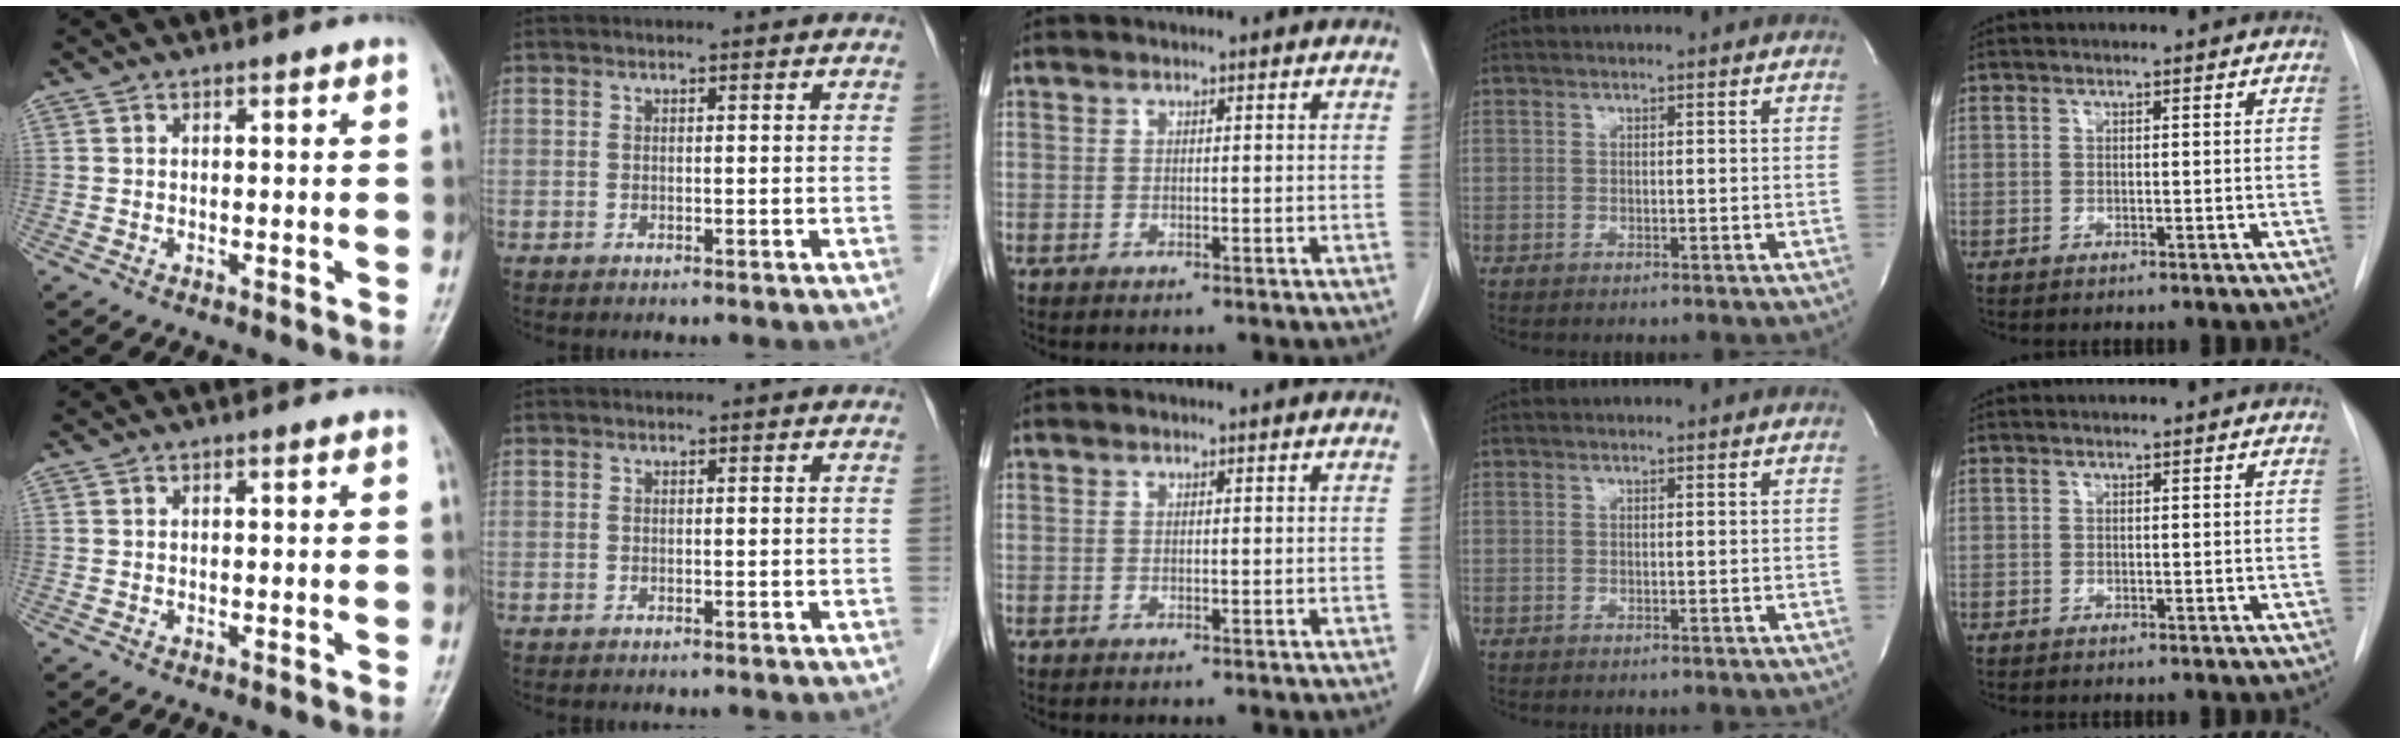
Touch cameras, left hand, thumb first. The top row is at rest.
{}